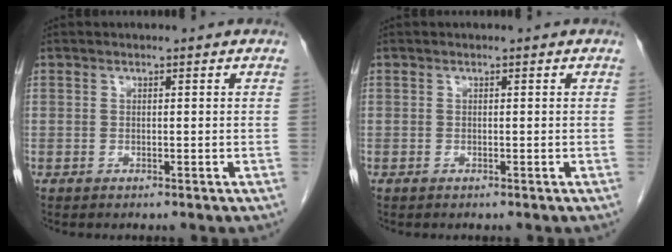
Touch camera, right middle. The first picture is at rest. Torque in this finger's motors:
{"motor_torque": [0.05, -0.08, 0.04, 0.01]}